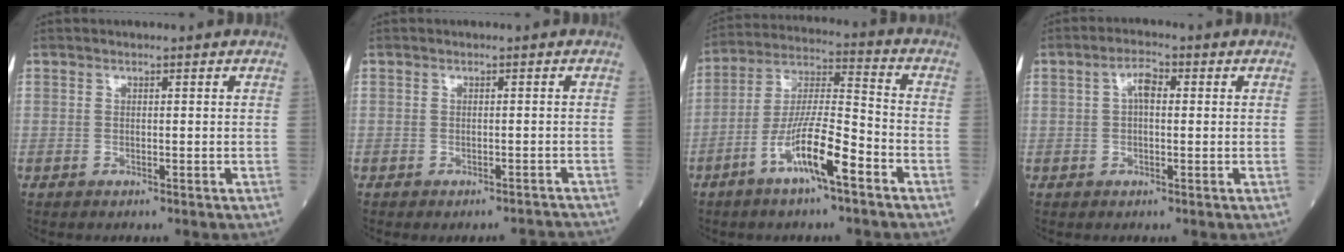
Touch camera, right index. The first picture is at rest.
{"total": 2.8, "force": [-2.7, 0.3, 0.4], "torque": [0.003, -0.003, -0.035]}
{"total": 11.8, "force": [-6.0, 1.4, 10.0], "torque": [-0.193, -0.002, -0.112]}
{"total": 3.2, "force": [0.5, 1.3, 2.8], "torque": [-0.052, 0.015, 0.007]}